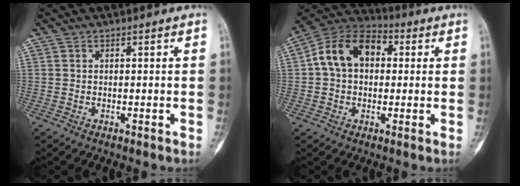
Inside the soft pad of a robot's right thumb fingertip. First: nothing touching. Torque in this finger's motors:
{"motor_torque": [-0.41, 0.80, 0.27, -0.12, 0.08]}